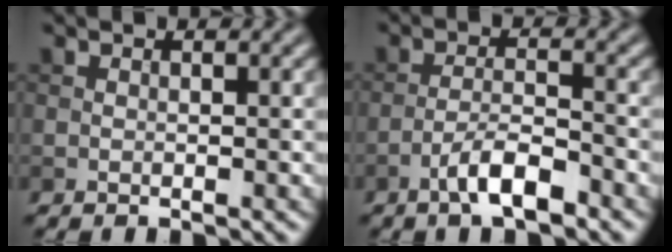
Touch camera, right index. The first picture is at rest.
{"total": 3.9, "force": [-2.5, 0.9, 2.9], "torque": [-0.054, 0.009, -0.051]}